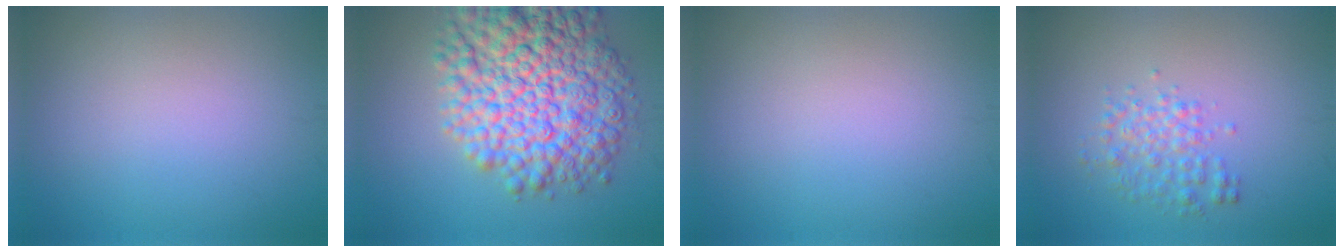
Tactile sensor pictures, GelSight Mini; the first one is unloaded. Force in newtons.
{"total": 12.1, "press": 12.1, "slide": 0.3}
{"total": 0.0}
{"total": 2.5, "press": 2.5, "slide": 0.0}